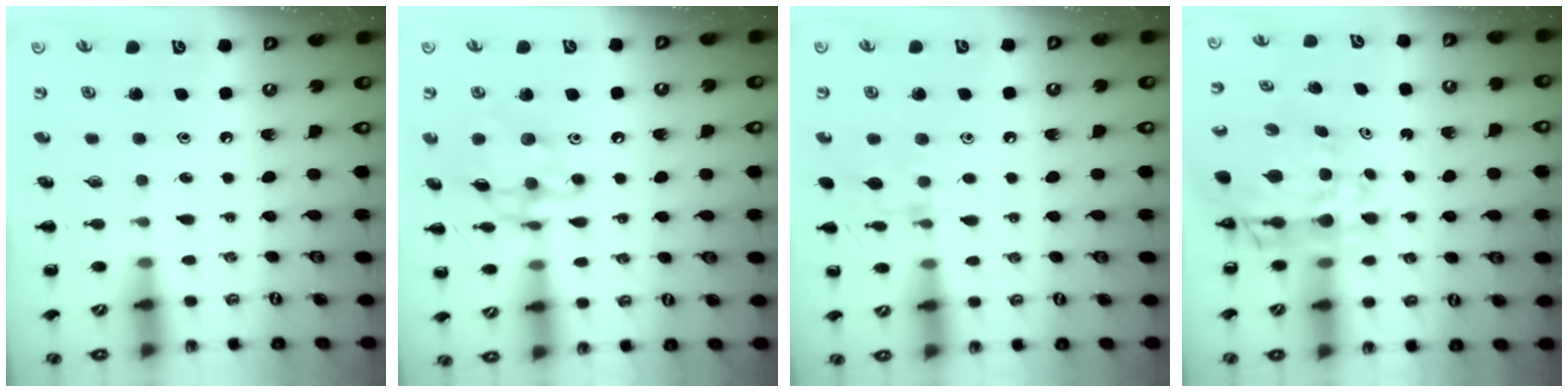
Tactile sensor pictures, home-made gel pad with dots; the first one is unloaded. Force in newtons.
{"total": 13.7, "press": 13.6, "slide": 0.8}
{"total": 8.5, "press": 8.4, "slide": 1.3}
{"total": 10.8, "press": 10.2, "slide": 3.6}